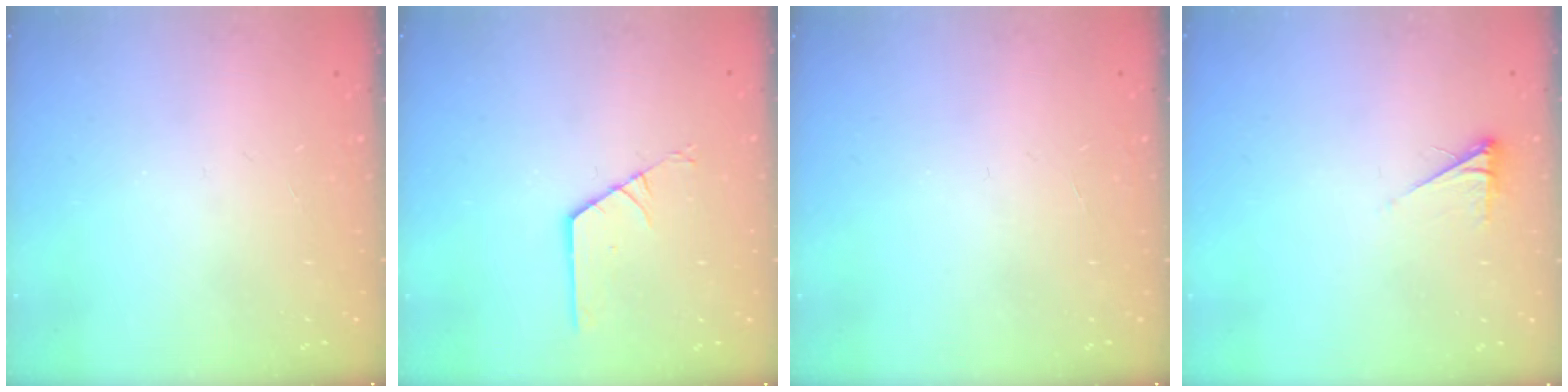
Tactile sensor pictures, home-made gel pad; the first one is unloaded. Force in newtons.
{"total": 1.8, "press": 1.7, "slide": 0.3}
{"total": 0.0}
{"total": 2.6, "press": 2.6, "slide": 0.4}